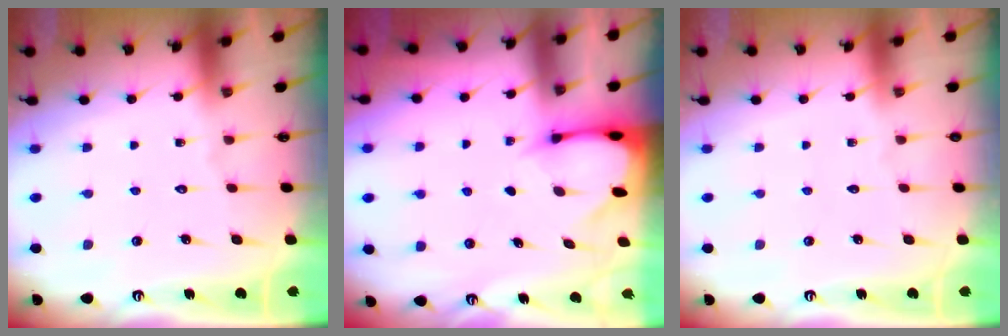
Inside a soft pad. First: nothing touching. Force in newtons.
{"total": 2.7, "press": 2.7, "slide": 0.3}
{"total": 0.0}